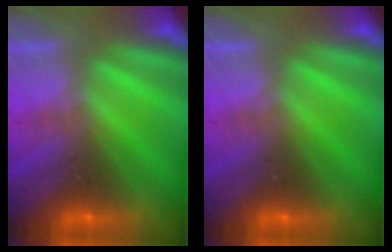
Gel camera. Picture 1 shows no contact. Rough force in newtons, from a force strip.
{"total": 0.0}